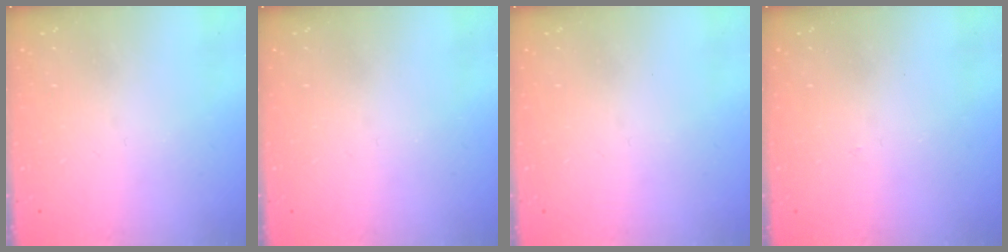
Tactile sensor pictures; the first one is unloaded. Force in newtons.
{"total": 0.0}
{"total": 0.0}
{"total": 2.8, "press": 2.8, "slide": 0.4}